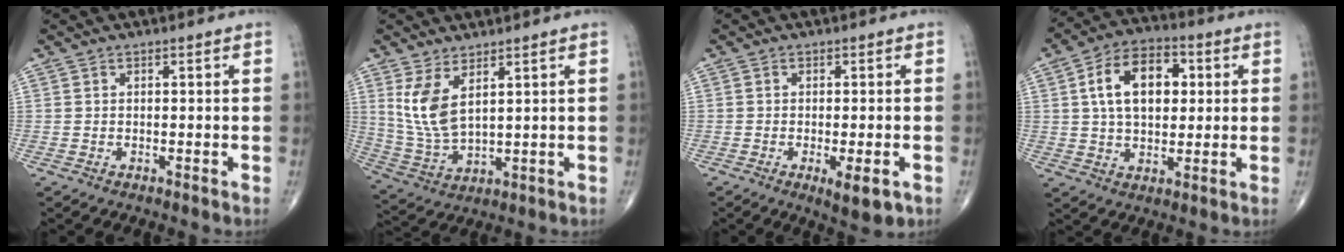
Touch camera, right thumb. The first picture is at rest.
{"total": 8.9, "force": [3.7, 3.7, 7.1], "torque": [-0.147, -0.025, 0.090]}
{"total": 5.8, "force": [-2.3, 1.7, 5.0], "torque": [-0.067, -0.009, -0.027]}
{"total": 13.7, "force": [2.9, 8.5, 10.3], "torque": [-0.150, 0.011, 0.042]}